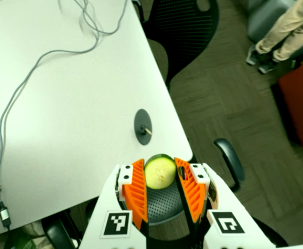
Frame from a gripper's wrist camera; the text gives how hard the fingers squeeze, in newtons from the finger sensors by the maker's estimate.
{"total": 9.2, "left": 9.8, "right": 8.7}